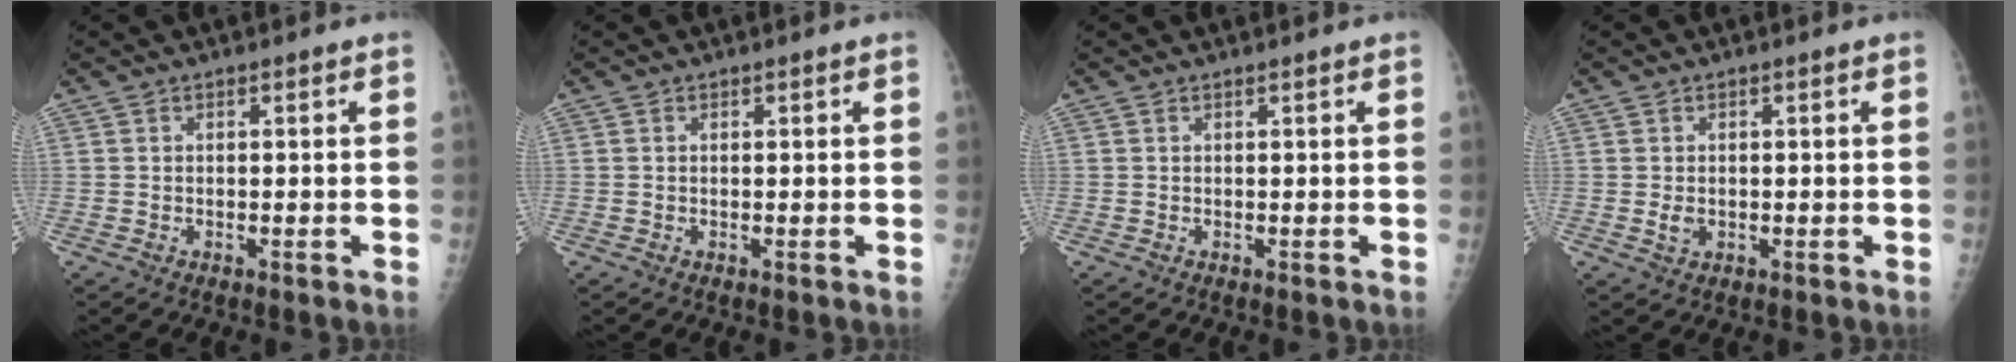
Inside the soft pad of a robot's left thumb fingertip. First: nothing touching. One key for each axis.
{"total": 0.0}
{"total": 0.0}
{"total": 2.1, "fx": -0.3, "fy": 1.6, "fz": 1.3, "tx": -0.017, "ty": 0.000, "tz": -0.002}